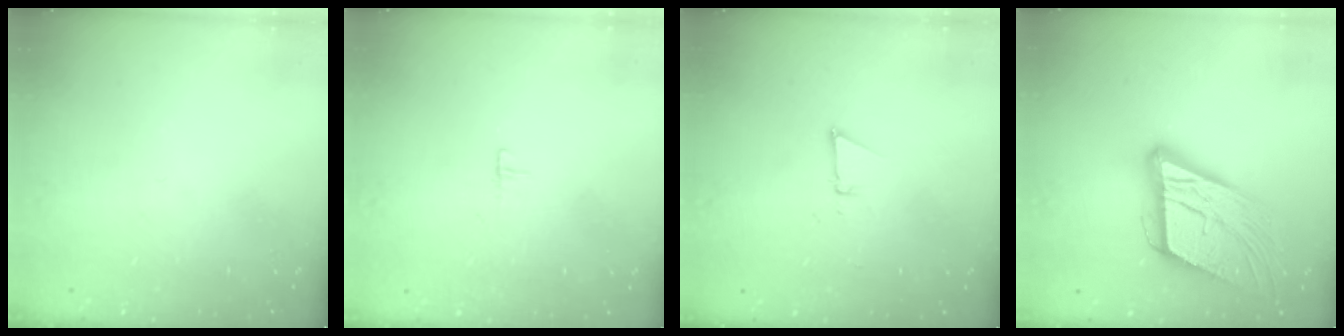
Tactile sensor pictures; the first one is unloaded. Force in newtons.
{"total": 3.1, "press": 3.1, "slide": 0.2}
{"total": 3.0, "press": 2.9, "slide": 0.8}
{"total": 16.9, "press": 16.5, "slide": 3.6}